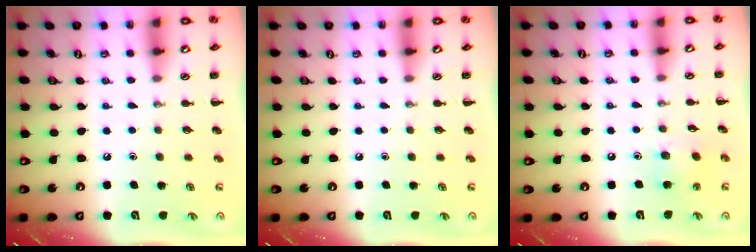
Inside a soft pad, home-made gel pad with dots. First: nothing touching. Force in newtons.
{"total": 0.0}
{"total": 7.9, "press": 7.7, "slide": 1.6}